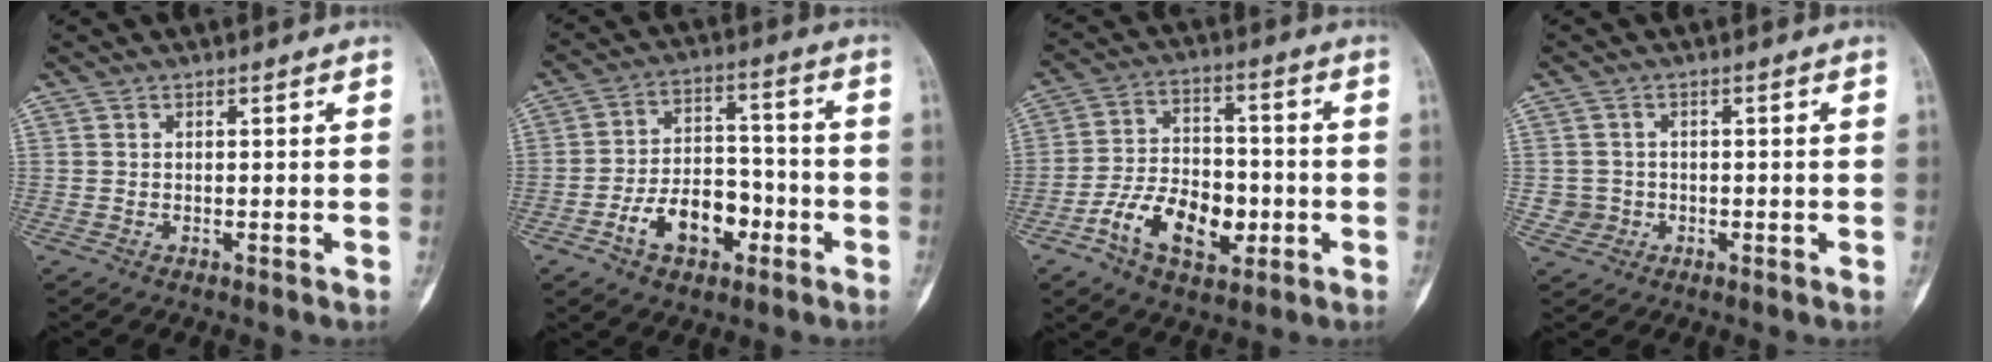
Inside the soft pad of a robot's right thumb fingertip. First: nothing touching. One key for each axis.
{"total": 12.0, "fx": -5.0, "fy": 7.5, "fz": 7.9, "tx": -0.101, "ty": 0.042, "tz": -0.083}
{"total": 13.4, "fx": -4.7, "fy": 8.2, "fz": 9.5, "tx": -0.140, "ty": 0.029, "tz": -0.081}
{"total": 2.8, "fx": -0.4, "fy": 2.8, "fz": 0.0, "tx": 0.020, "ty": 0.009, "tz": -0.010}